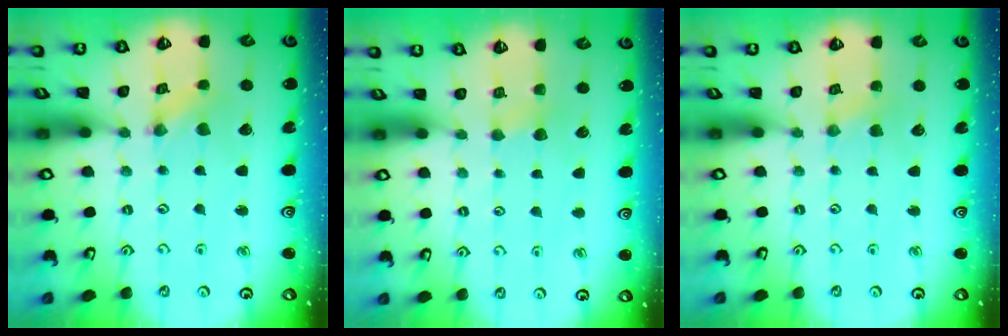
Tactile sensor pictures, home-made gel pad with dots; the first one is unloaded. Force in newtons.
{"total": 3.0, "press": 2.9, "slide": 0.5}
{"total": 1.8, "press": 1.7, "slide": 0.2}